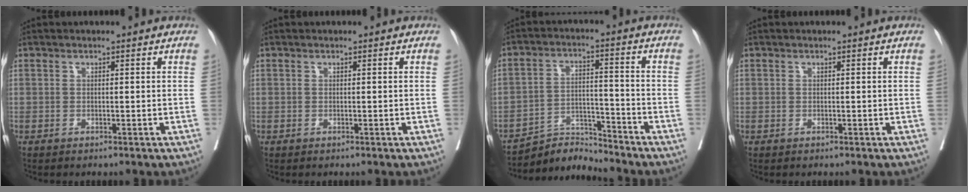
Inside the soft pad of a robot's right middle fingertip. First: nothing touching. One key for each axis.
{"total": 0.0}
{"total": 3.9, "fx": -3.3, "fy": -0.9, "fz": -1.8, "tx": 0.032, "ty": 0.010, "tz": -0.059}
{"total": 0.0}